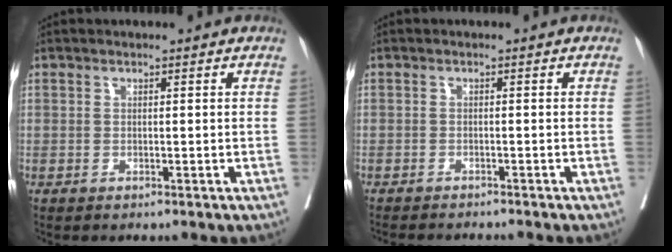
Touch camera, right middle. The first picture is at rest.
{"total": 6.1, "force": [-5.7, 0.2, 2.2], "torque": [-0.024, -0.014, -0.082]}